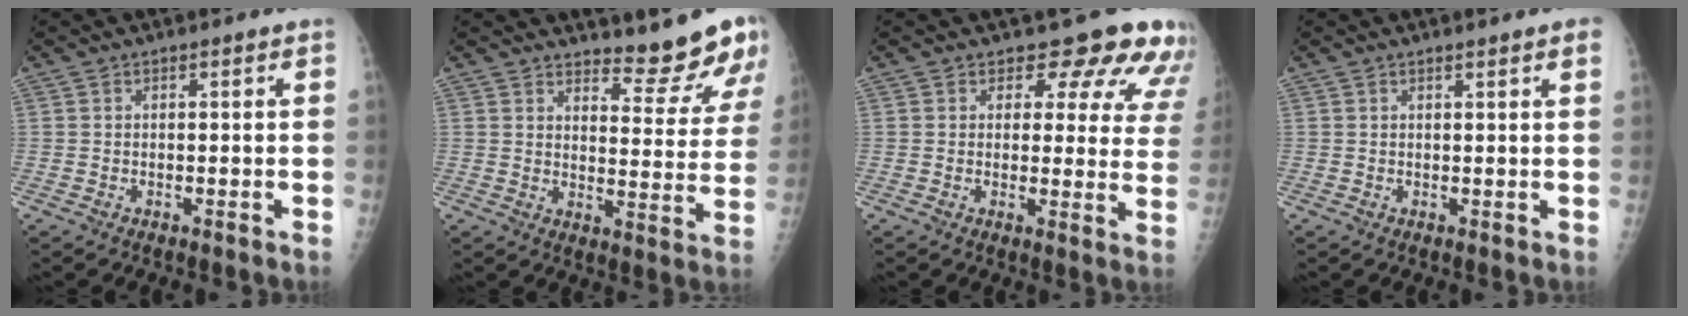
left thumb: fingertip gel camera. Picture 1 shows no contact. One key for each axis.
{"total": 11.6, "fx": 10.9, "fy": 2.0, "fz": 3.6, "tx": -0.019, "ty": -0.114, "tz": 0.133}
{"total": 12.6, "fx": 10.7, "fy": 5.6, "fz": 3.5, "tx": 0.016, "ty": -0.062, "tz": 0.093}
{"total": 2.2, "fx": 1.5, "fy": 0.0, "fz": 1.6, "tx": -0.017, "ty": 0.000, "tz": 0.018}